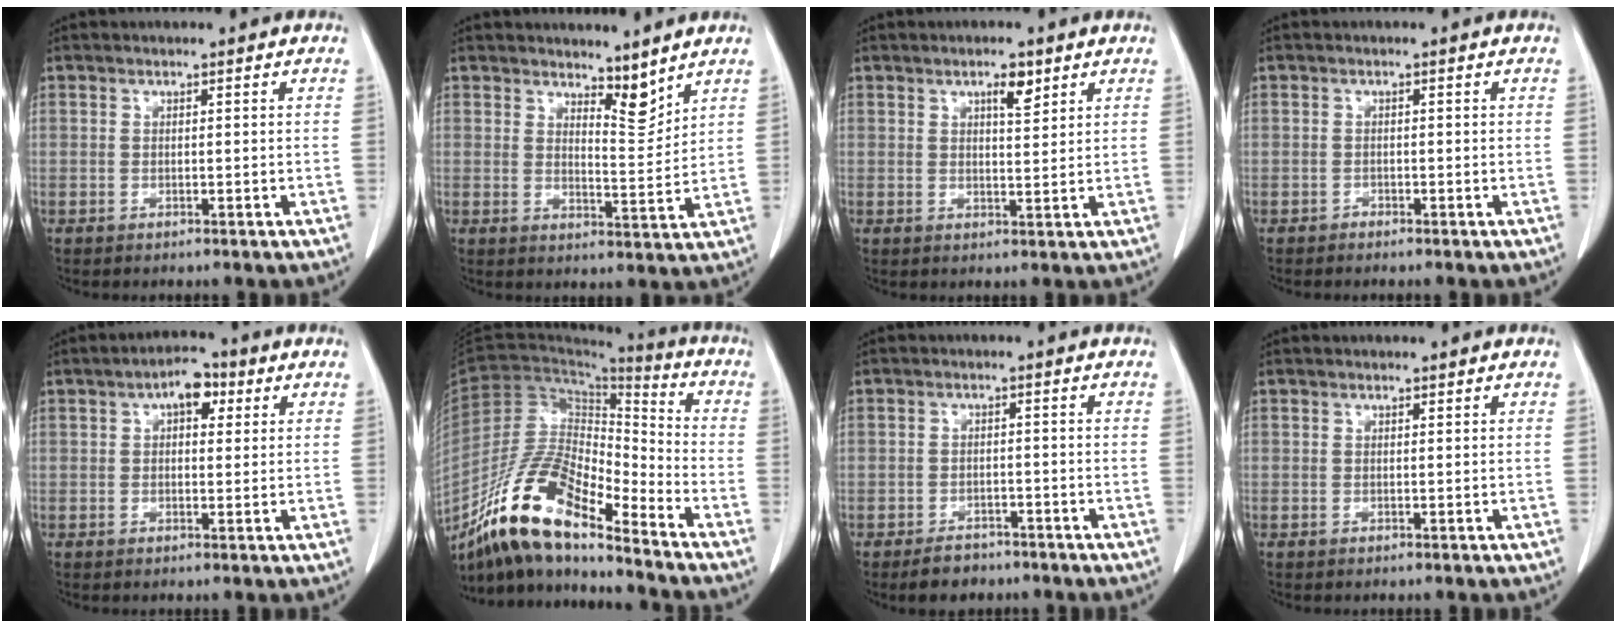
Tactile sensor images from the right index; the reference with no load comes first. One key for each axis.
{"total": 4.6, "fx": 4.0, "fy": 1.1, "fz": 1.9, "tx": -0.028, "ty": -0.015, "tz": 0.068}
{"total": 3.3, "fx": 2.0, "fy": 0.9, "fz": 2.4, "tx": -0.042, "ty": -0.003, "tz": 0.031}
{"total": 0.5, "fx": -0.5, "fy": 0.1, "fz": 0.0, "tx": -0.005, "ty": -0.002, "tz": -0.012}
{"total": 4.9, "fx": 2.0, "fy": 2.4, "fz": 3.8, "tx": -0.060, "ty": 0.018, "tz": 0.024}
{"total": 17.2, "fx": -12.9, "fy": 4.1, "fz": 10.6, "tx": -0.200, "ty": 0.007, "tz": -0.235}
{"total": 3.8, "fx": -2.8, "fy": 2.2, "fz": 1.1, "tx": -0.020, "ty": 0.003, "tz": -0.040}
{"total": 0.0}